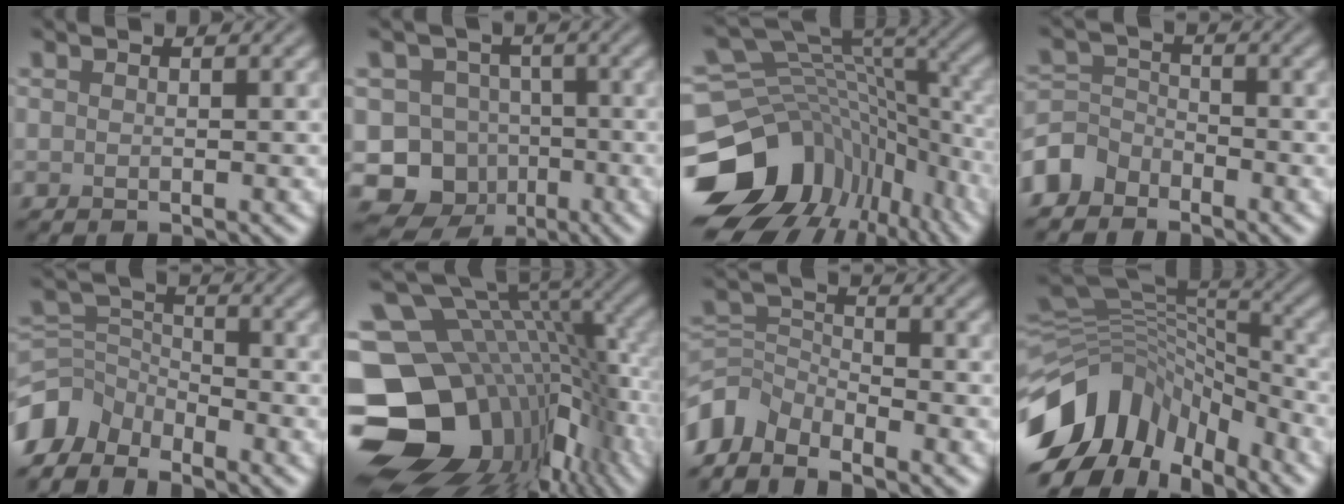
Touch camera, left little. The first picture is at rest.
{"total": 8.8, "force": [-4.2, 7.5, 1.8], "torque": [-0.012, -0.007, -0.083]}
{"total": 14.6, "force": [-5.3, 10.9, 8.2], "torque": [-0.176, -0.009, -0.070]}
{"total": 3.3, "force": [-2.6, 2.0, 0.4], "torque": [-0.008, 0.005, -0.067]}
{"total": 4.8, "force": [-3.8, 2.6, 1.3], "torque": [-0.024, -0.001, -0.088]}
{"total": 18.7, "force": [-4.4, 13.5, 12.2], "torque": [-0.240, -0.024, -0.041]}
{"total": 5.3, "force": [-4.1, 2.7, 1.8], "torque": [-0.034, -0.004, -0.095]}
{"total": 11.8, "force": [-6.6, 7.6, 6.3], "torque": [-0.126, 0.021, -0.128]}